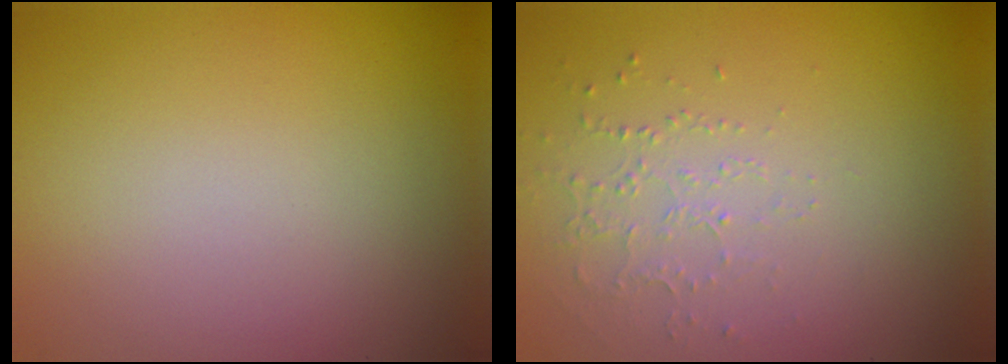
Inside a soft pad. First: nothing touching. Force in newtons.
{"total": 1.0, "press": 0.7, "slide": 0.8}